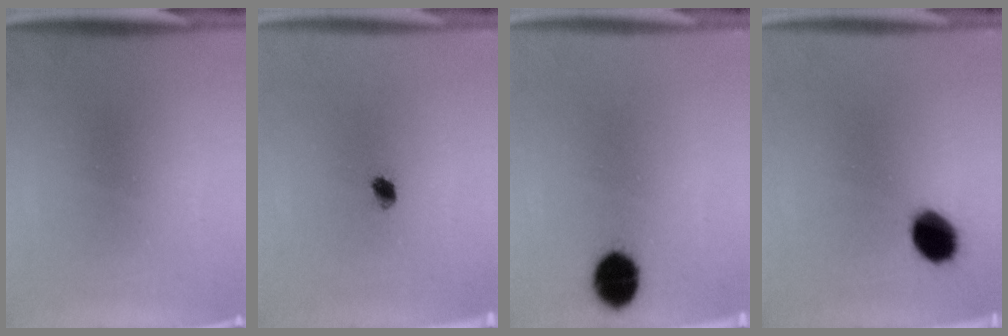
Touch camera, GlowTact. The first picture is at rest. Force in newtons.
{"total": 2.1}
{"total": 8.4}
{"total": 8.8}